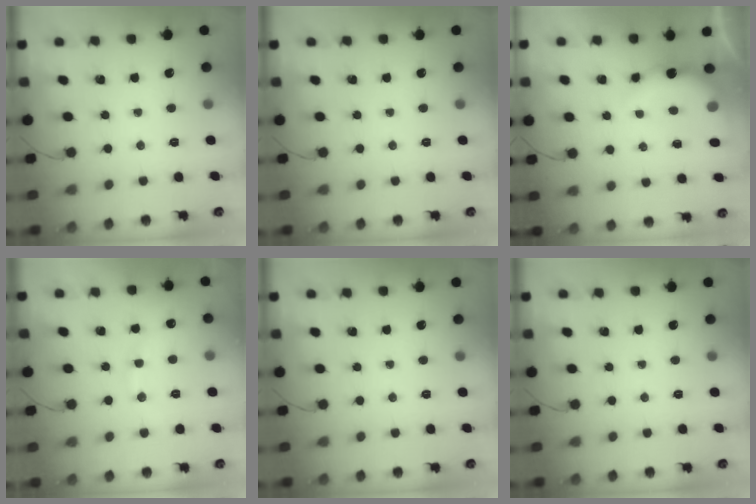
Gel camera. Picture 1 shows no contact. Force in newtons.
{"total": 0.0}
{"total": 8.2, "press": 8.2, "slide": 0.4}
{"total": 8.6, "press": 8.4, "slide": 1.5}
{"total": 0.0}
{"total": 0.0}